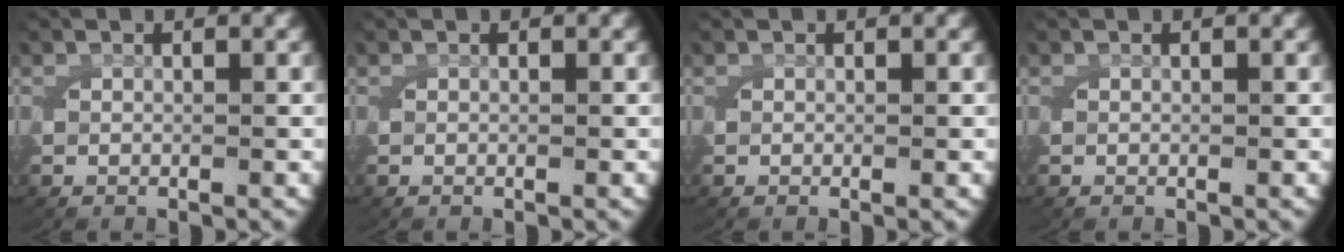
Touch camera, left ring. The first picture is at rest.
{"total": 0.0}
{"total": 0.0}
{"total": 0.0}